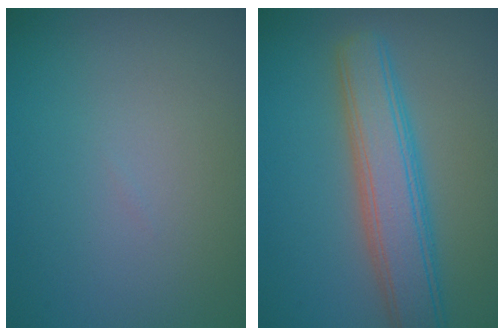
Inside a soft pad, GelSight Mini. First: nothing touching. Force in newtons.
{"total": 5.6, "press": 5.6, "slide": 0.2}